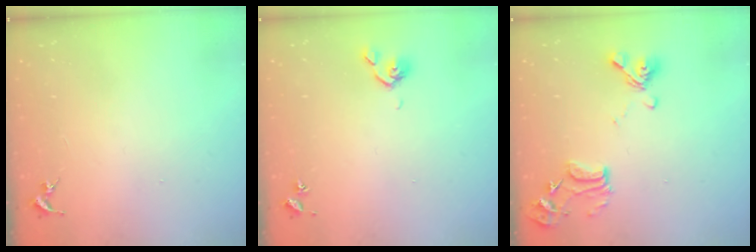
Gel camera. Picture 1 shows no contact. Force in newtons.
{"total": 4.9, "press": 4.9, "slide": 0.9}
{"total": 14.0, "press": 13.9, "slide": 1.5}